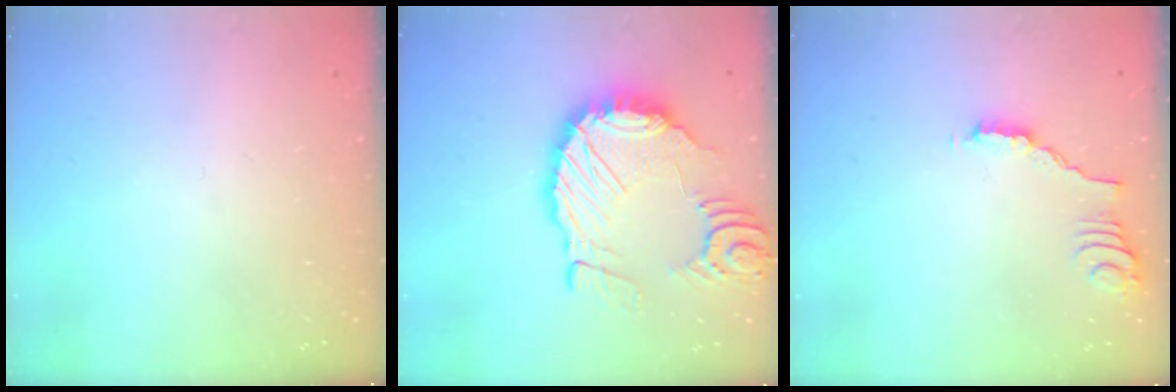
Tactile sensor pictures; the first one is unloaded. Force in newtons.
{"total": 17.7, "press": 17.6, "slide": 2.0}
{"total": 2.0, "press": 2.0, "slide": 0.5}